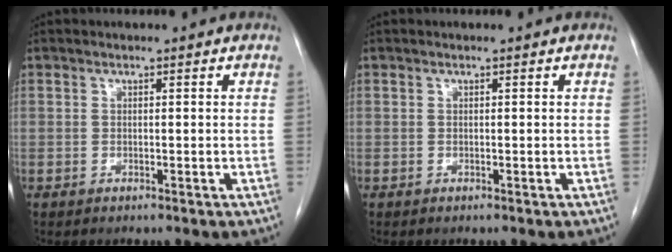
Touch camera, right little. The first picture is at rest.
{"total": 0.0}